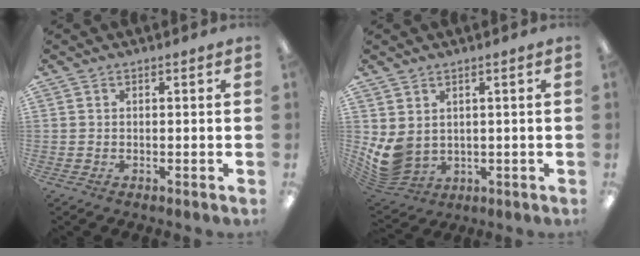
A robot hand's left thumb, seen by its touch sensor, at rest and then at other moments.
{"total": 7.1, "force": [1.5, 5.4, 4.4], "torque": [-0.117, -0.014, 0.034]}